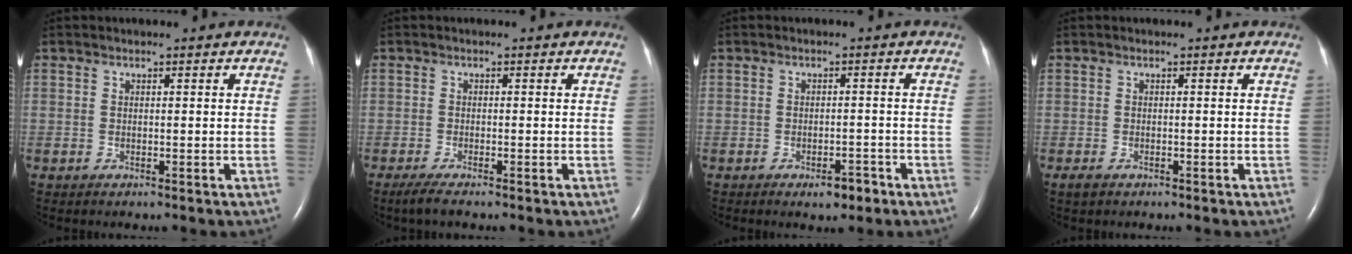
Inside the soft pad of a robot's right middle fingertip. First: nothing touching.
{"total": 2.3, "force": [-1.7, 0.1, 1.5], "torque": [-0.042, -0.010, -0.034]}
{"total": 3.0, "force": [-1.9, 1.3, 2.0], "torque": [-0.027, 0.001, -0.021]}
{"total": 1.2, "force": [-0.7, 0.6, 0.6], "torque": [-0.018, -0.002, -0.009]}